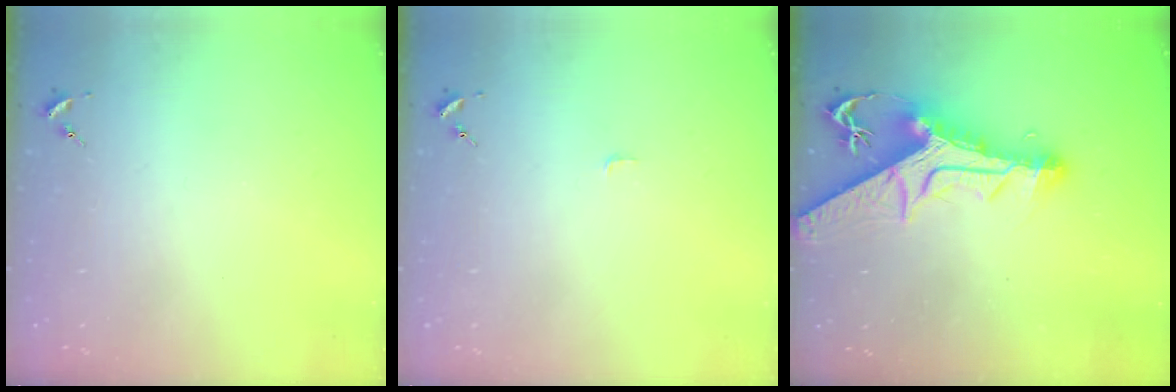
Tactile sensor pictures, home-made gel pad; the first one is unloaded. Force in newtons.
{"total": 2.8, "press": 2.8, "slide": 0.3}
{"total": 17.4, "press": 17.3, "slide": 1.8}